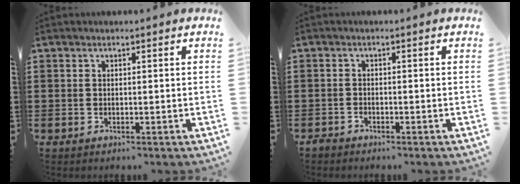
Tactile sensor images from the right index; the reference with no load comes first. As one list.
[{"total": 1.1, "force": [-1.1, 0.3, 0.1], "torque": [-0.004, -0.001, -0.023]}]